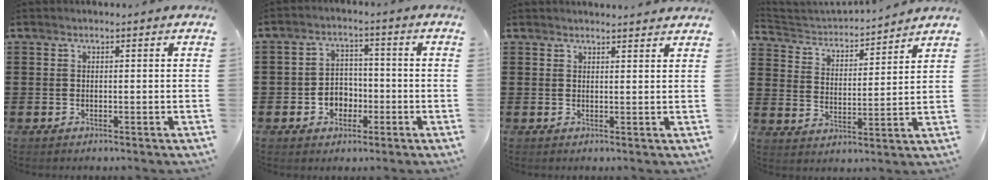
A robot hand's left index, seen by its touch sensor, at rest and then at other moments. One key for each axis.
{"total": 4.4, "fx": -2.0, "fy": 3.6, "fz": 1.7, "tx": -0.031, "ty": 0.005, "tz": -0.044}
{"total": 1.6, "fx": 1.6, "fy": 0.0, "fz": 0.2, "tx": -0.007, "ty": 0.000, "tz": 0.031}
{"total": 3.0, "fx": 2.9, "fy": 0.4, "fz": 0.3, "tx": -0.027, "ty": -0.027, "tz": 0.043}